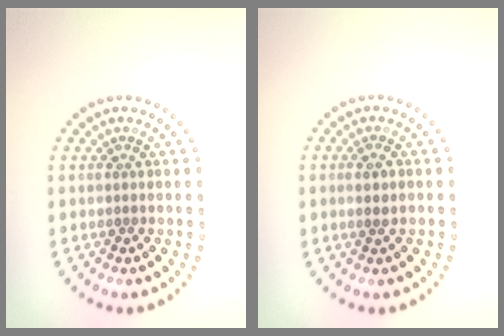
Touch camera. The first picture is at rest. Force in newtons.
{"total": 0.8, "press": 0.7, "slide": 0.5}